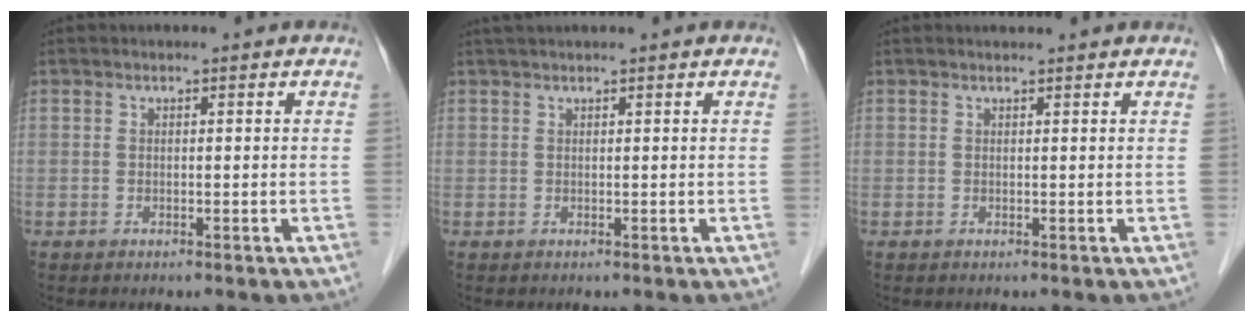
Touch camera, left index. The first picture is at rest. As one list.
[{"total": 2.4, "force": [2.1, -0.3, 1.1], "torque": [-0.012, 0.029, 0.041]}, {"total": 1.6, "force": [1.6, -0.1, 0.3], "torque": [-0.011, 0.011, 0.023]}]